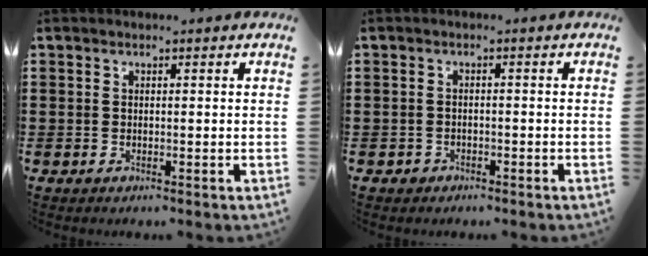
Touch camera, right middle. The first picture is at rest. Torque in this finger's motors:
{"motor_torque": [0.13, 0.23, -0.06, -0.01]}